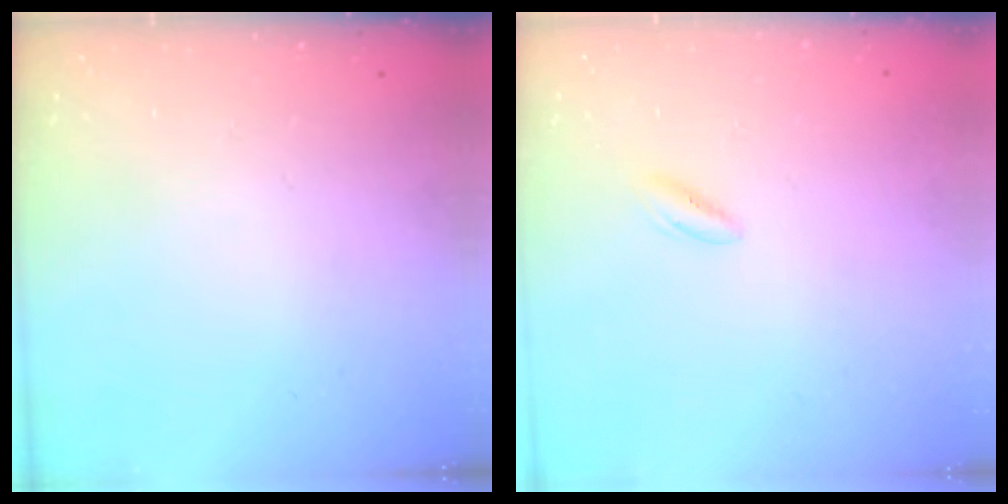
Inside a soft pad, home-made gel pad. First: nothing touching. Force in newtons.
{"total": 1.0, "press": 0.9, "slide": 0.5}